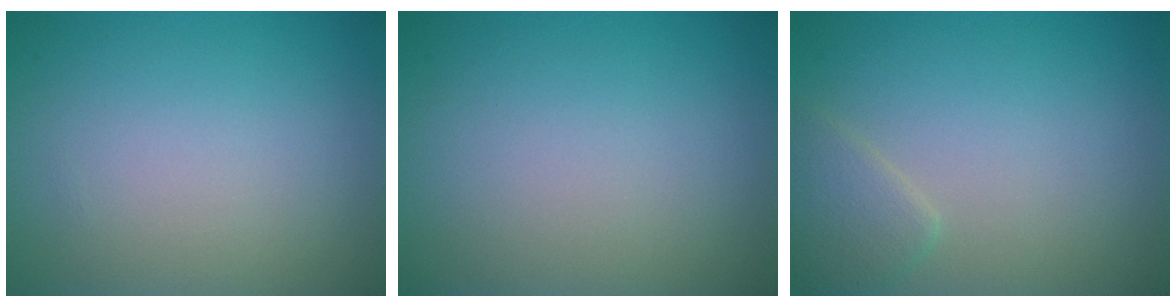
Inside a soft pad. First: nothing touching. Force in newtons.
{"total": 0.0}
{"total": 1.9, "press": 1.9, "slide": 0.1}